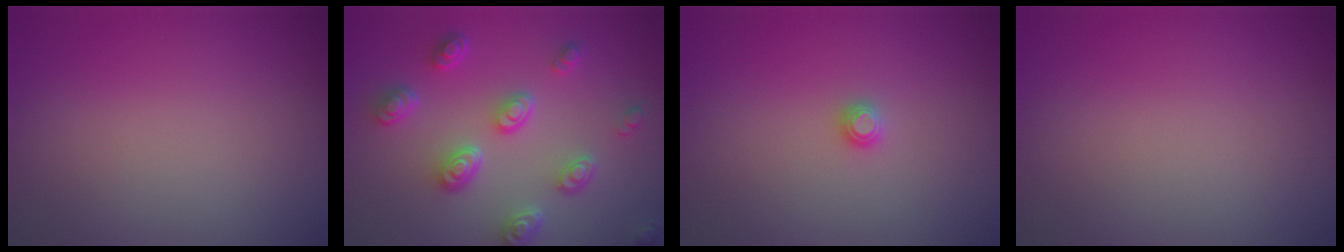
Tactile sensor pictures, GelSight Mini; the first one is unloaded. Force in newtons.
{"total": 5.0, "press": 3.9, "slide": 3.1}
{"total": 0.8, "press": 0.8, "slide": 0.1}
{"total": 0.0}